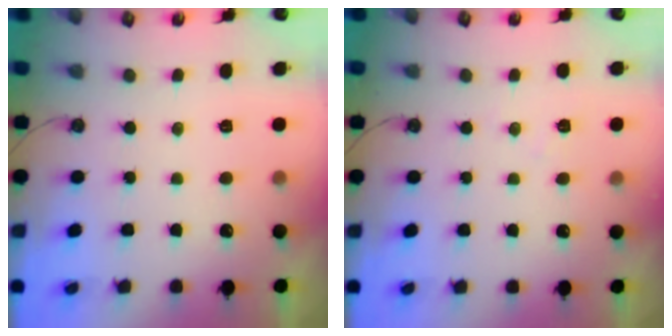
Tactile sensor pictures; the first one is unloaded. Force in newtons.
{"total": 4.4, "press": 4.4, "slide": 0.6}